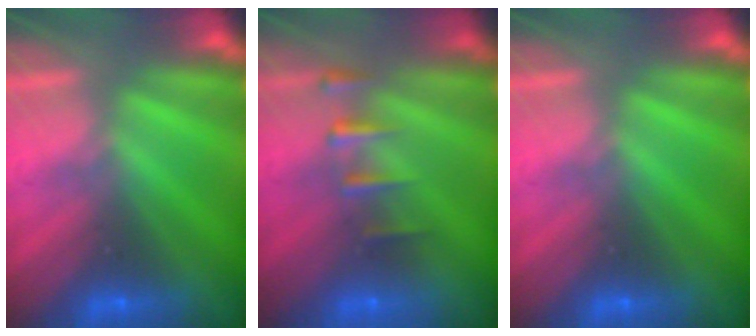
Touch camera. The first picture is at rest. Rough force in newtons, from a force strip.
{"total": 2.3}
{"total": 0.0}